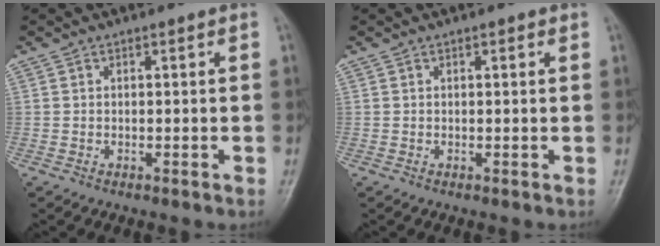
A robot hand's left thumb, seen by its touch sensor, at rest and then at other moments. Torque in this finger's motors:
{"motor_torque": [-0.08, -0.24, -0.43, -0.08, 0.03]}